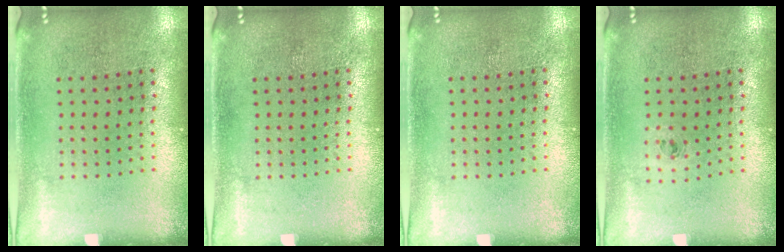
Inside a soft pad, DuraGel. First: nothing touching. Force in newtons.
{"total": 0.0}
{"total": 0.0}
{"total": 0.5, "press": 0.3, "slide": 0.4}